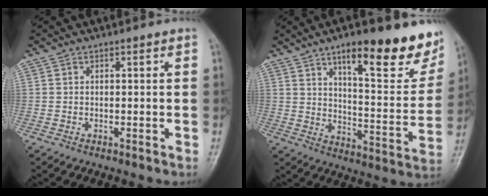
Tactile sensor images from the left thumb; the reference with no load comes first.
{"total": 20.4, "force": [12.8, 6.0, 14.7], "torque": [-0.153, -0.068, 0.187]}